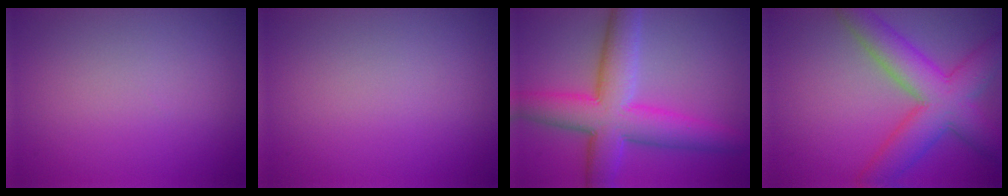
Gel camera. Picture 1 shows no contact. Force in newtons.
{"total": 0.0}
{"total": 8.8, "press": 8.8, "slide": 0.1}
{"total": 7.9, "press": 7.9, "slide": 0.5}